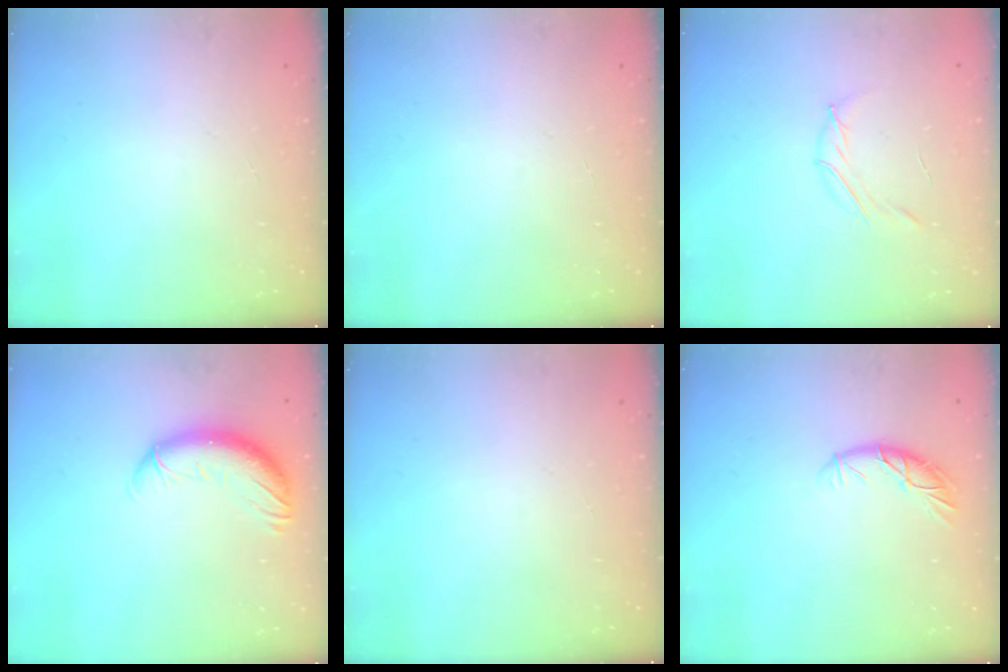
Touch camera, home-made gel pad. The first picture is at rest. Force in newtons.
{"total": 0.0}
{"total": 4.0, "press": 3.9, "slide": 1.0}
{"total": 11.8, "press": 11.4, "slide": 2.7}
{"total": 0.0}
{"total": 8.1, "press": 8.1, "slide": 0.4}